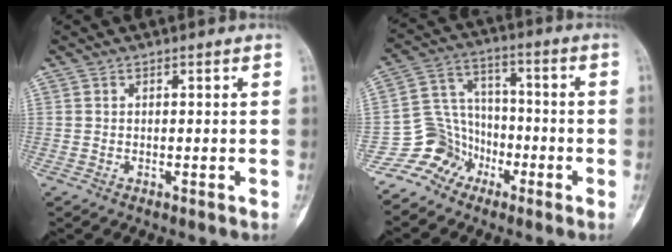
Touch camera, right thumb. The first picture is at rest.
{"total": 9.0, "force": [-5.8, 6.8, 1.1], "torque": [0.013, 0.068, -0.122]}